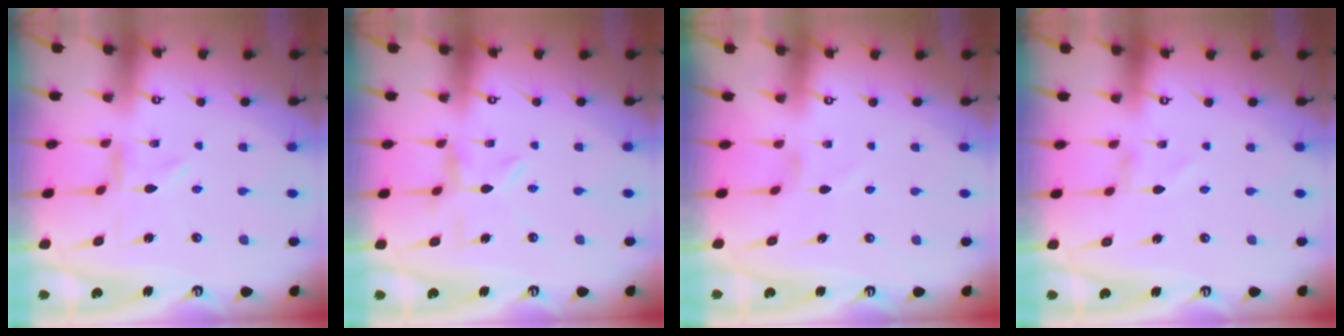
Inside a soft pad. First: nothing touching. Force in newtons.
{"total": 4.2, "press": 4.2, "slide": 0.4}
{"total": 0.0}
{"total": 1.1, "press": 1.1, "slide": 0.1}